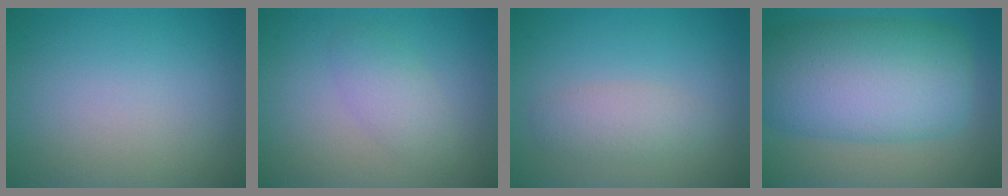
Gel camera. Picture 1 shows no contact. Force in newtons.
{"total": 2.4, "press": 2.4, "slide": 0.1}
{"total": 2.3, "press": 2.3, "slide": 0.1}
{"total": 11.7, "press": 11.7, "slide": 0.1}